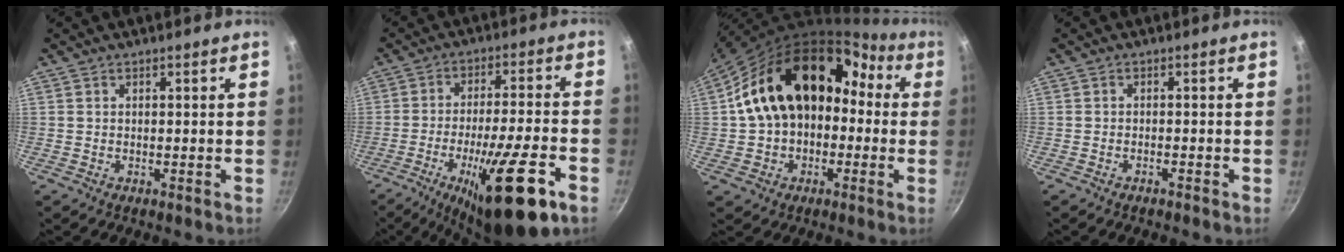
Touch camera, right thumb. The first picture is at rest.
{"total": 20.4, "force": [-9.1, 4.4, 17.7], "torque": [-0.271, 0.024, -0.140]}
{"total": 22.3, "force": [1.7, 16.0, 15.5], "torque": [-0.251, 0.068, 0.029]}
{"total": 0.8, "force": [-0.8, -0.1, 0.3], "torque": [-0.014, 0.008, -0.012]}